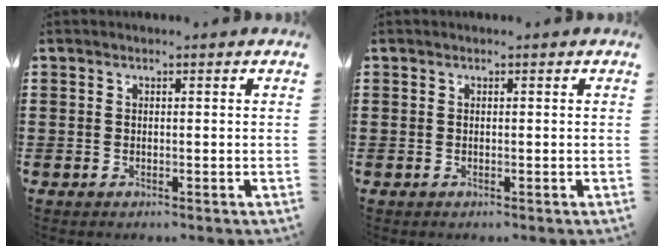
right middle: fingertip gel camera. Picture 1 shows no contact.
{"total": 0.0}